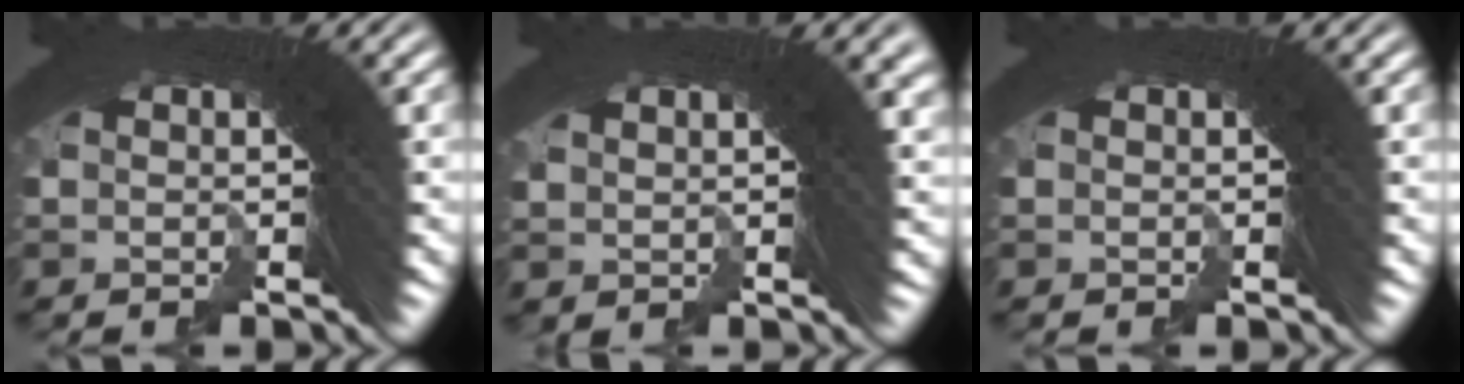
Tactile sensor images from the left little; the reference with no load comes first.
{"total": 3.3, "force": [2.1, -0.4, 2.5], "torque": [-0.003, 0.021, 0.032]}
{"total": 0.0}